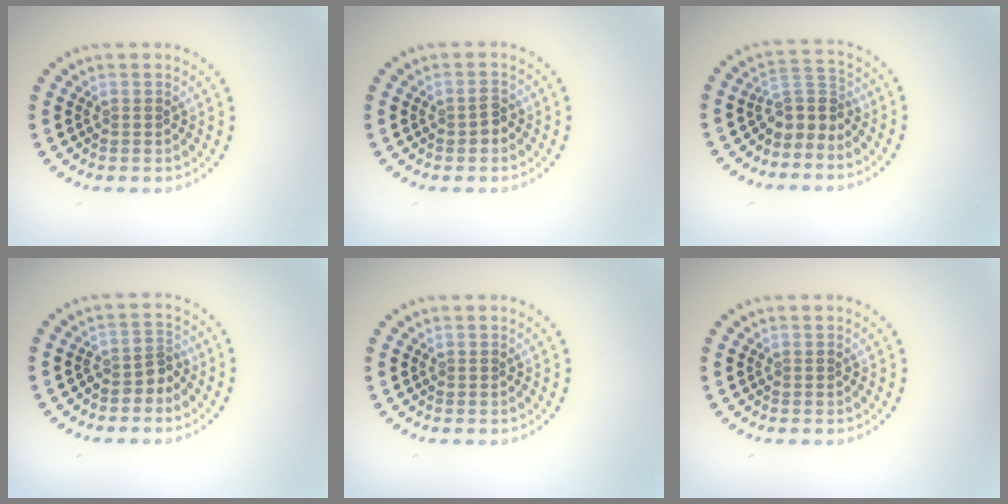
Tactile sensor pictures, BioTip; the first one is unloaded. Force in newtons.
{"total": 1.3, "press": 1.2, "slide": 0.3}
{"total": 2.9, "press": 2.0, "slide": 2.1}
{"total": 2.0, "press": 1.5, "slide": 1.4}
{"total": 0.0}
{"total": 0.0}